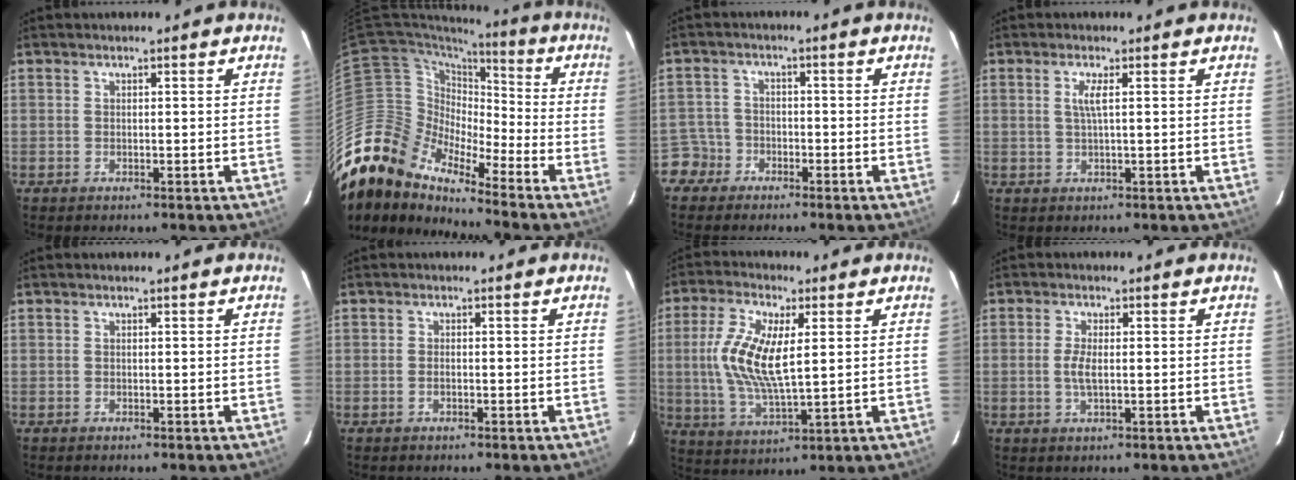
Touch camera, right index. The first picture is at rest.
{"total": 12.8, "force": [-11.5, 5.2, 2.5], "torque": [-0.046, 0.018, -0.242]}
{"total": 4.2, "force": [-2.5, 3.2, -0.6], "torque": [0.012, 0.021, -0.053]}
{"total": 2.2, "force": [0.6, -0.3, 2.1], "torque": [-0.041, -0.002, 0.013]}
{"total": 0.0}
{"total": 0.8, "force": [-0.3, 0.4, 0.6], "torque": [-0.013, 0.001, -0.006]}
{"total": 12.9, "force": [1.9, 4.8, 11.8], "torque": [-0.235, 0.001, 0.039]}
{"total": 3.0, "force": [0.0, 0.8, 2.9], "torque": [-0.057, -0.003, -0.002]}